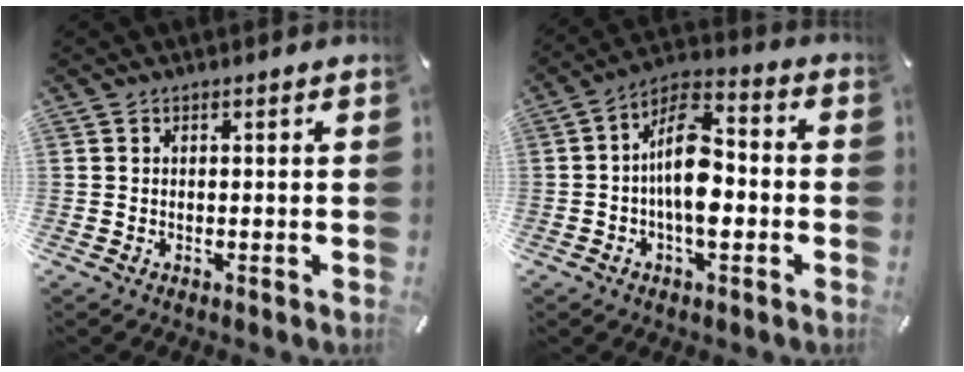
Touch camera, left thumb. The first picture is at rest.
{"total": 12.9, "force": [-2.2, 6.5, 10.9], "torque": [-0.203, 0.009, -0.037]}